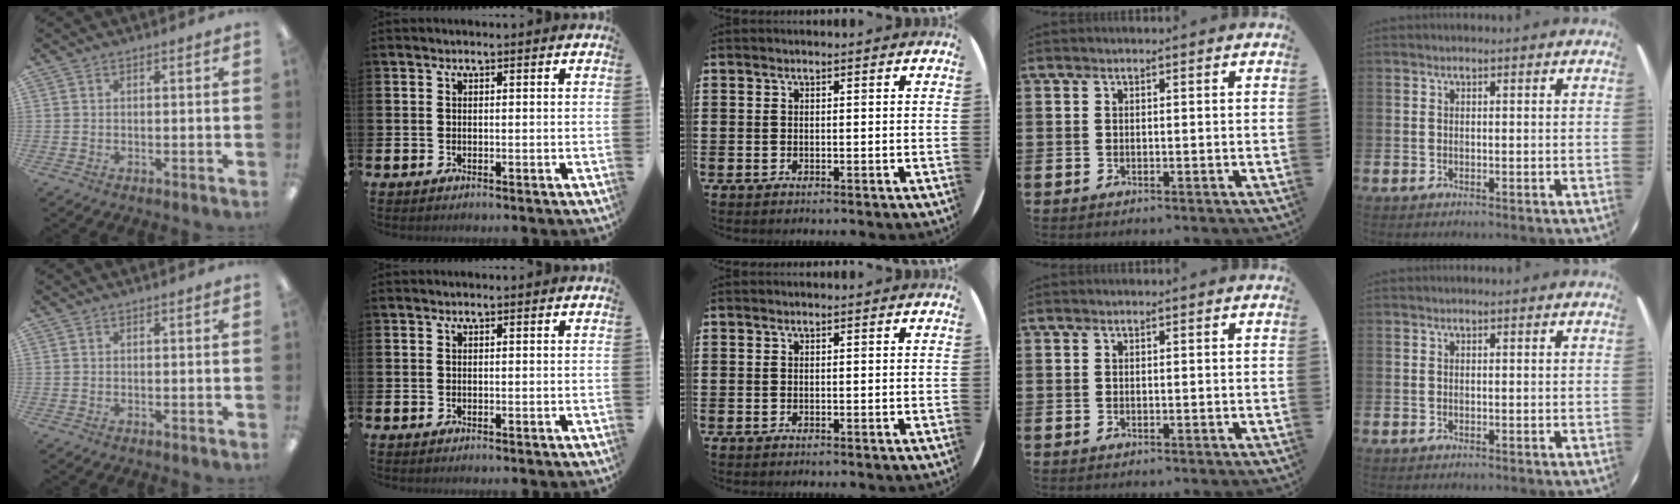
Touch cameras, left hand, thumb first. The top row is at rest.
{}